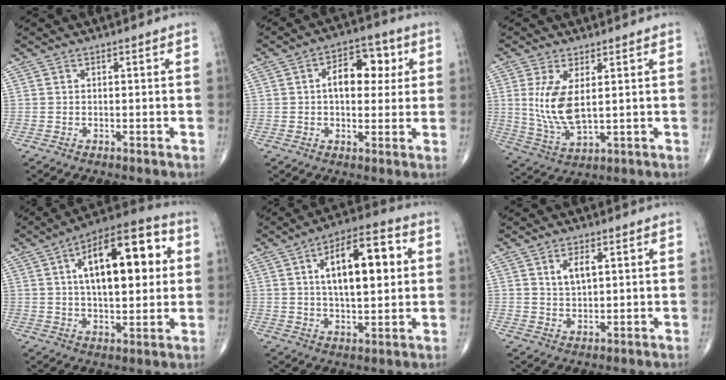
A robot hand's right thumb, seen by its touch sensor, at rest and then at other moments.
{"total": 9.9, "force": [1.9, 6.0, 7.6], "torque": [-0.081, 0.013, 0.025]}
{"total": 9.3, "force": [1.7, 3.9, 8.3], "torque": [-0.175, -0.020, 0.047]}
{"total": 20.3, "force": [4.7, 9.2, 17.6], "torque": [-0.240, 0.013, 0.063]}
{"total": 15.7, "force": [3.5, 6.7, 13.8], "torque": [-0.198, 0.009, 0.053]}
{"total": 4.1, "force": [1.6, 2.0, 3.2], "torque": [-0.052, -0.010, 0.031]}